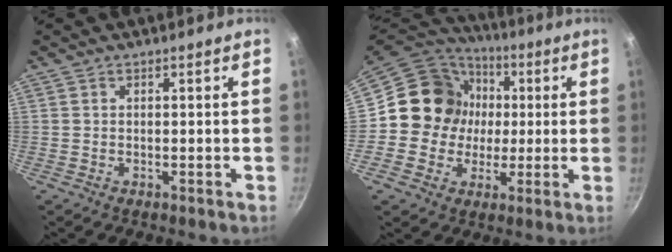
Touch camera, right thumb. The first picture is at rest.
{"total": 15.0, "force": [1.2, 13.8, 5.7], "torque": [-0.071, 0.021, 0.010]}